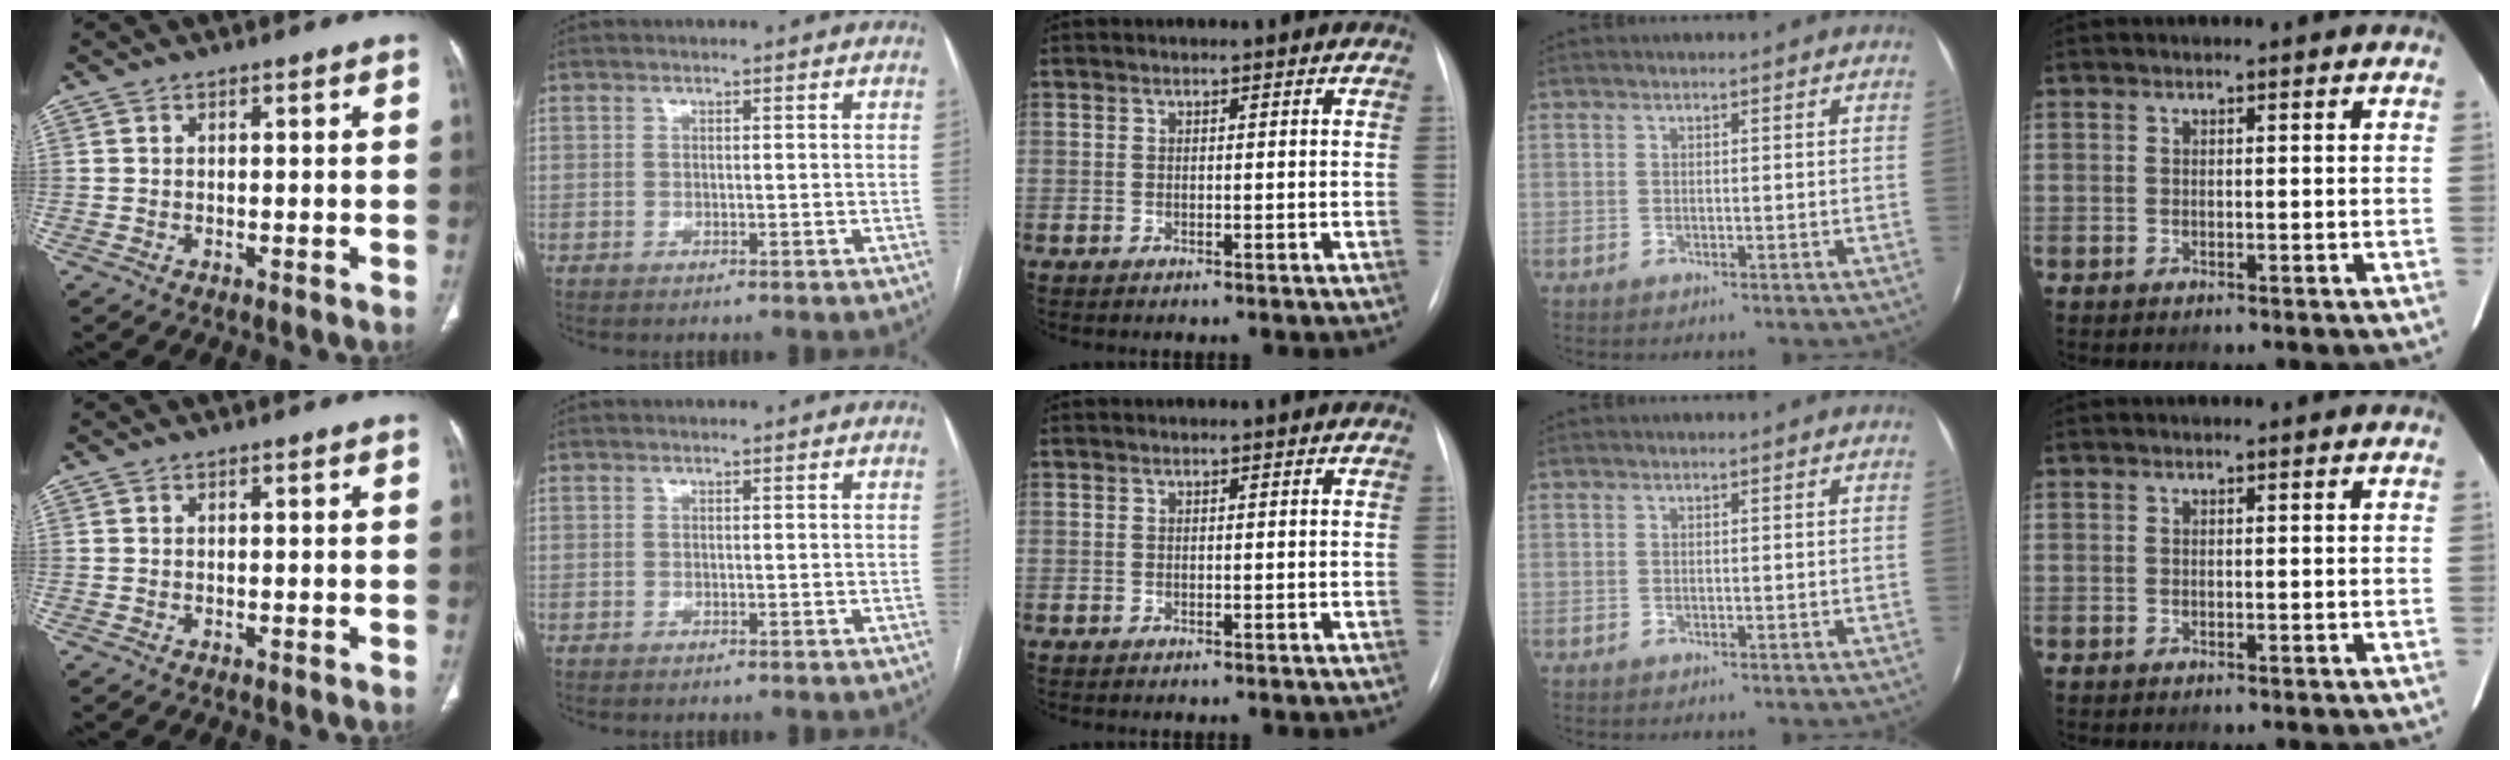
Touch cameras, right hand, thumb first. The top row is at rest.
{}